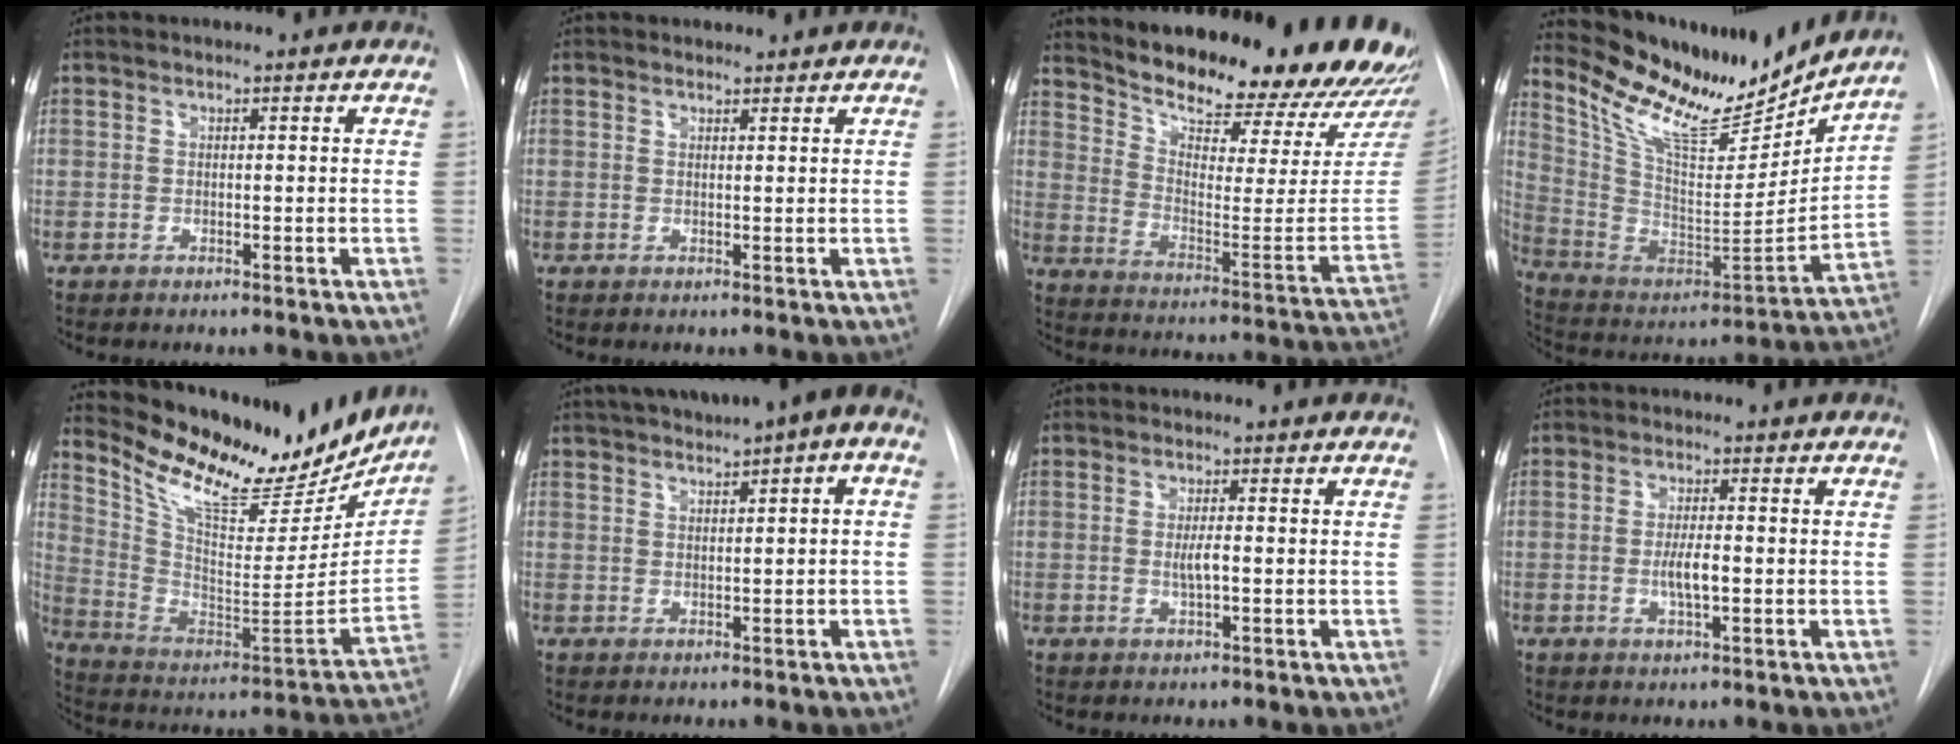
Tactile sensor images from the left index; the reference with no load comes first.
{"total": 1.3, "force": [1.2, 0.5, 0.0], "torque": [-0.001, 0.006, 0.018]}
{"total": 28.0, "force": [25.0, 4.6, 11.7], "torque": [-0.192, -0.103, 0.325]}
{"total": 21.0, "force": [18.5, 4.2, 9.0], "torque": [-0.167, -0.035, 0.310]}
{"total": 24.8, "force": [20.3, 8.3, 11.5], "torque": [-0.196, -0.017, 0.307]}
{"total": 9.7, "force": [4.9, 2.0, 8.1], "torque": [-0.120, 0.037, 0.066]}
{"total": 2.1, "force": [-0.3, 0.3, 2.0], "torque": [-0.041, -0.004, -0.005]}
{"total": 3.4, "force": [-0.6, 0.7, 3.3], "torque": [-0.064, -0.005, -0.010]}